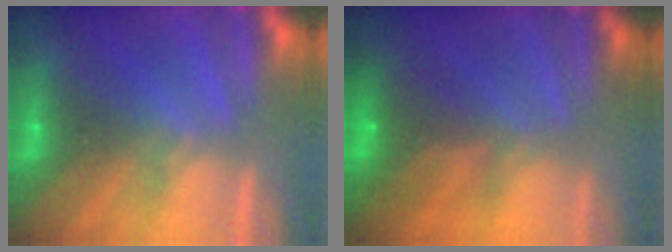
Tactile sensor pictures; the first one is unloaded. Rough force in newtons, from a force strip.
{"total": 7.5}